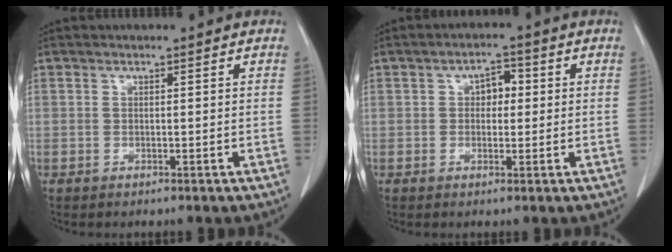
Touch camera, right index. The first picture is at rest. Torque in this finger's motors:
{"motor_torque": [0.02, -0.01, 0.05, 0.02]}